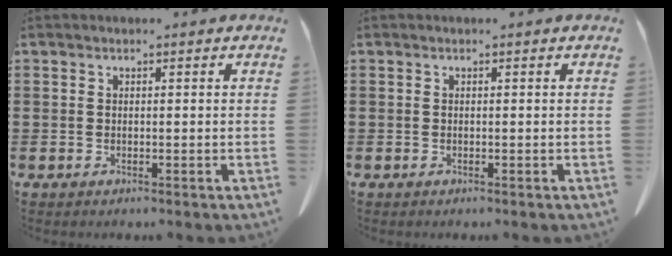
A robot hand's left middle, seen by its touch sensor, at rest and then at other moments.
{"total": 0.0}